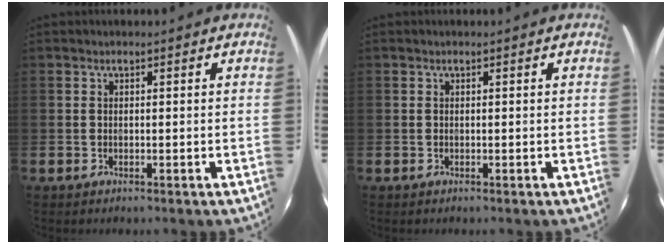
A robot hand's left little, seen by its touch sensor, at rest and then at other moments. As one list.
[{"total": 0.0}]